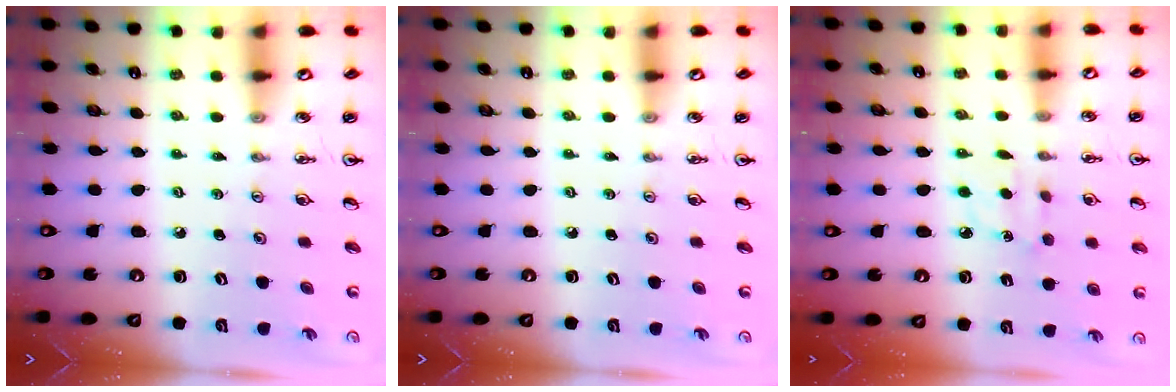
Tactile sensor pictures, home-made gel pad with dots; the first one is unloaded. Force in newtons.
{"total": 0.0}
{"total": 5.1, "press": 5.1, "slide": 0.3}